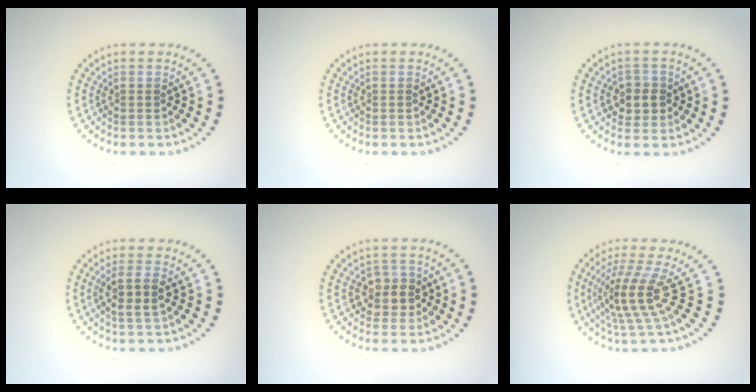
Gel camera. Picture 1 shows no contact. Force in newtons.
{"total": 0.0}
{"total": 2.3, "press": 2.2, "slide": 0.8}
{"total": 2.4, "press": 2.2, "slide": 0.9}
{"total": 2.6, "press": 2.4, "slide": 1.0}
{"total": 4.2, "press": 3.0, "slide": 3.0}